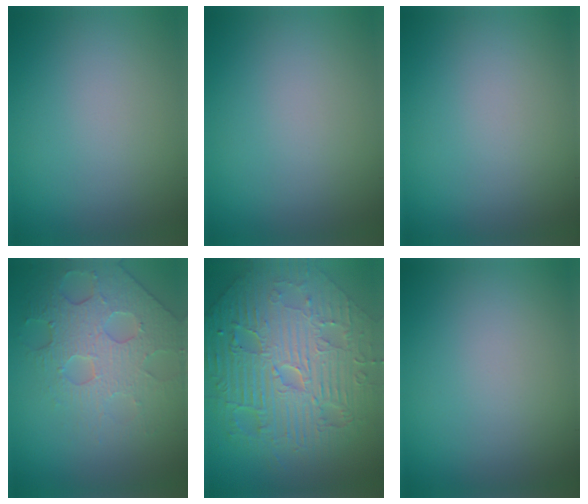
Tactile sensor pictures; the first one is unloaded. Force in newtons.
{"total": 0.0}
{"total": 0.0}
{"total": 4.9, "press": 4.5, "slide": 1.9}
{"total": 11.9, "press": 7.8, "slide": 9.0}
{"total": 0.0}